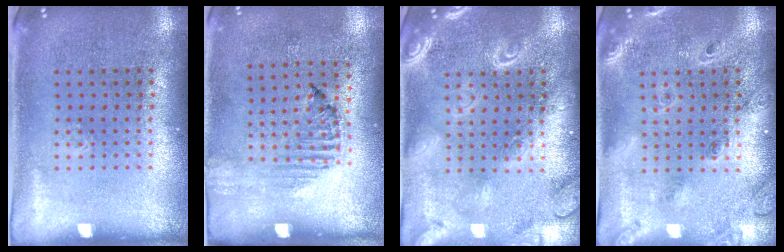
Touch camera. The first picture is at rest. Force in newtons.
{"total": 1.2, "press": 1.1, "slide": 0.4}
{"total": 3.0, "press": 3.0, "slide": 0.3}
{"total": 1.8, "press": 1.7, "slide": 0.6}